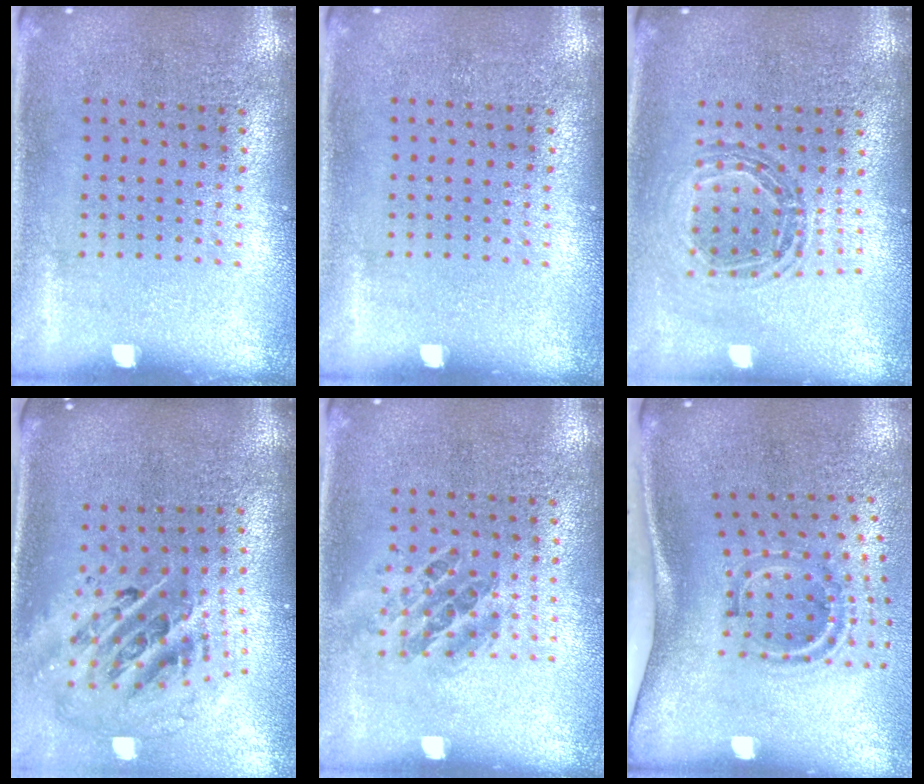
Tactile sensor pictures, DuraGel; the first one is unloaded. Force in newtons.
{"total": 0.0}
{"total": 0.8, "press": 0.8, "slide": 0.1}
{"total": 2.8, "press": 1.9, "slide": 2.1}
{"total": 0.9, "press": 0.8, "slide": 0.4}
{"total": 2.0, "press": 1.2, "slide": 1.7}